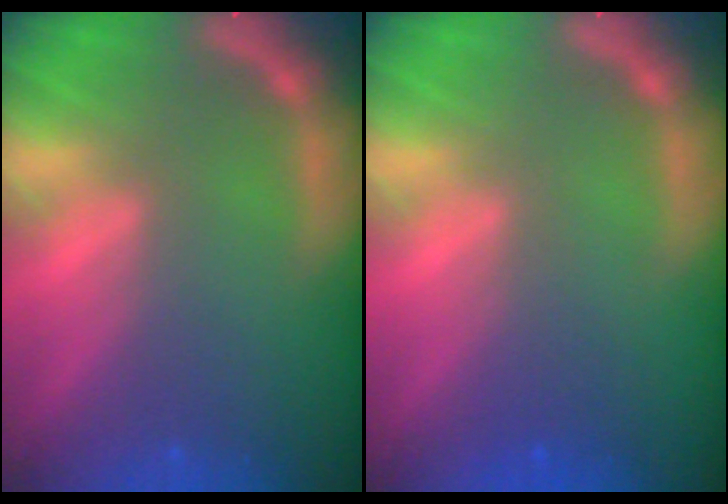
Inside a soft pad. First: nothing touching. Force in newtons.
{"total": 1.5}